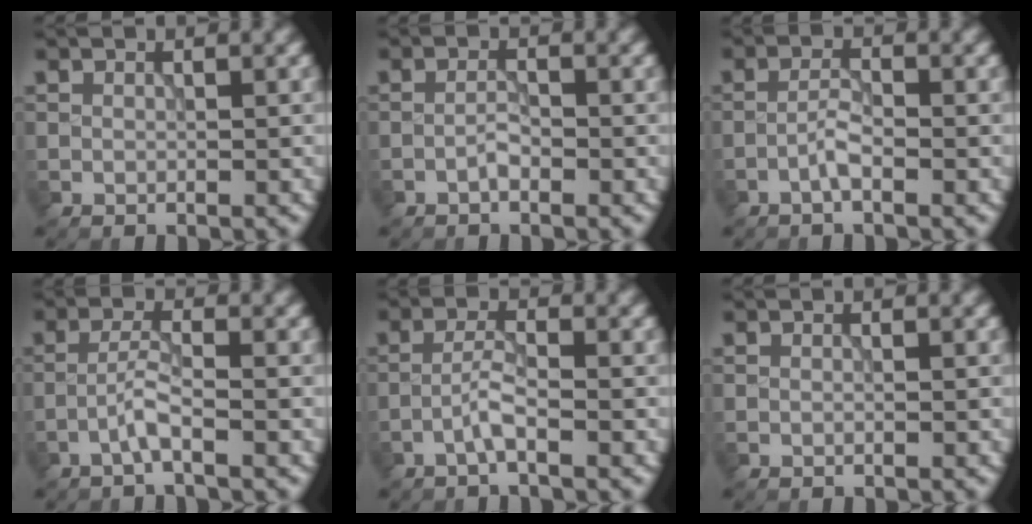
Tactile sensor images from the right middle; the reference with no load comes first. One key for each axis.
{"total": 1.1, "fx": -0.7, "fy": 0.3, "fz": 0.8, "tx": -0.016, "ty": 0.004, "tz": -0.016}
{"total": 1.7, "fx": -1.1, "fy": 0.3, "fz": 1.4, "tx": -0.027, "ty": 0.007, "tz": -0.025}
{"total": 2.2, "fx": -1.3, "fy": 0.1, "fz": 1.8, "tx": -0.037, "ty": 0.011, "tz": -0.032}
{"total": 2.0, "fx": -1.2, "fy": 0.2, "fz": 1.6, "tx": -0.034, "ty": 0.009, "tz": -0.029}
{"total": 0.0}